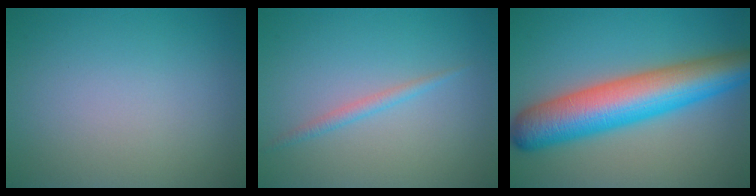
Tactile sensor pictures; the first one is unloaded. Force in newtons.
{"total": 1.2, "press": 1.2, "slide": 0.0}
{"total": 10.2, "press": 10.2, "slide": 0.2}